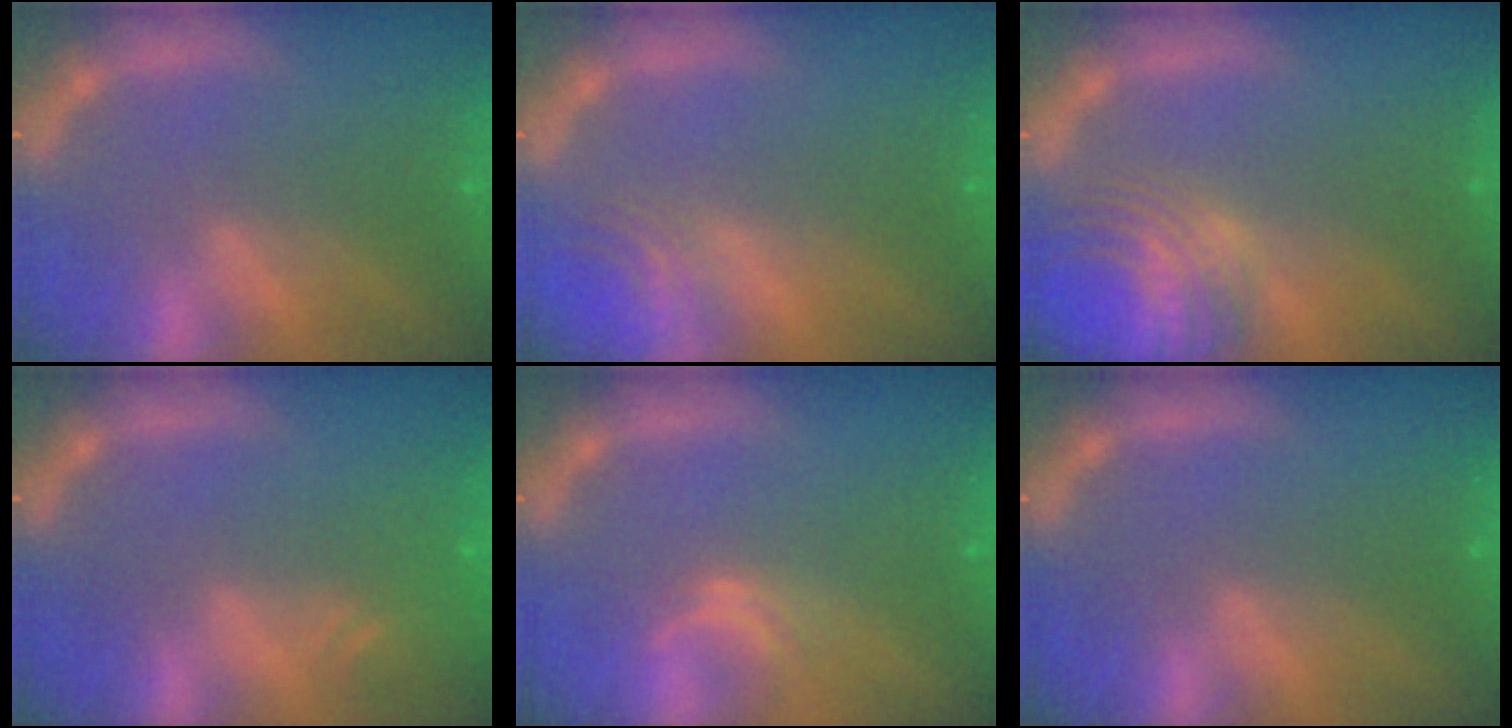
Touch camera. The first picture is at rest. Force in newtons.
{"total": 2.5}
{"total": 8.1}
{"total": 2.4}
{"total": 1.5}
{"total": 0.0}